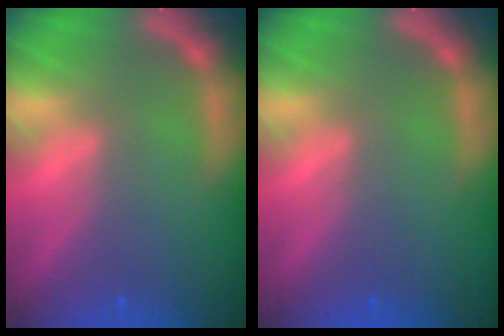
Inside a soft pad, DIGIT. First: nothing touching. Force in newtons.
{"total": 0.0}